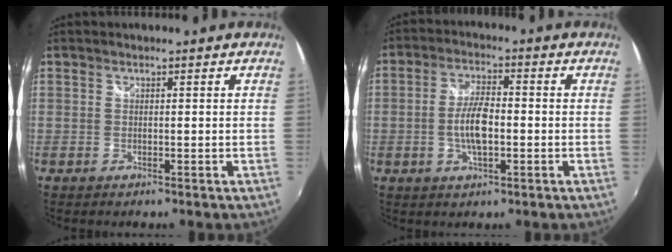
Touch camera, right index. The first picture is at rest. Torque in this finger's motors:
{"motor_torque": [1.16, 0.02, 0.17, 0.04]}